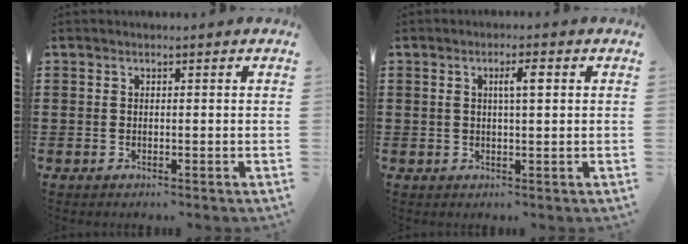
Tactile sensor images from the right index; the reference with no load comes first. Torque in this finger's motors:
{"motor_torque": [0.08, -0.04, 0.18, 0.05]}